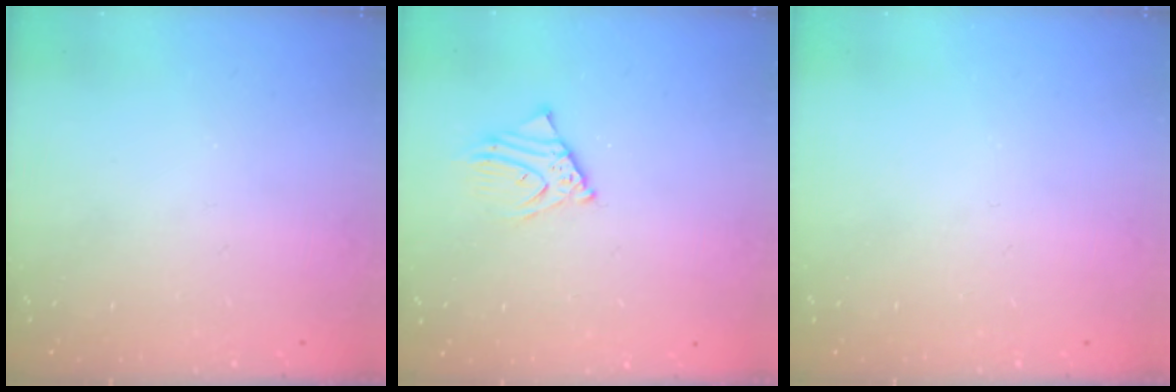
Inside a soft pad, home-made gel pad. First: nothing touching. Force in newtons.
{"total": 5.0, "press": 4.9, "slide": 0.5}
{"total": 0.0}